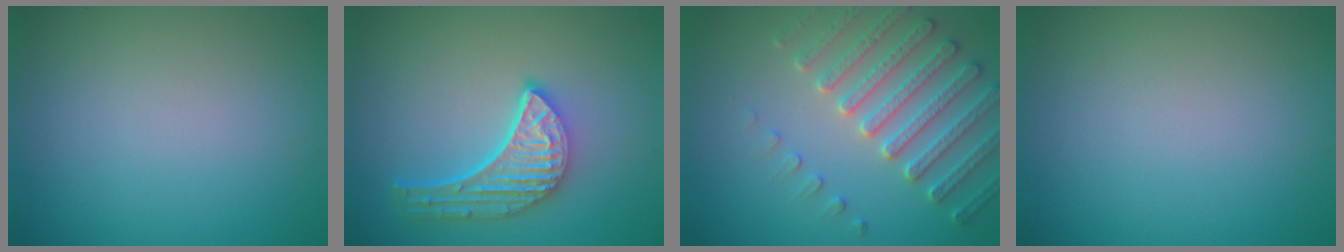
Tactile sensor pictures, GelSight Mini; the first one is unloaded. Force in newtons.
{"total": 5.0, "press": 3.8, "slide": 3.2}
{"total": 4.5, "press": 4.5, "slide": 0.6}
{"total": 0.0}